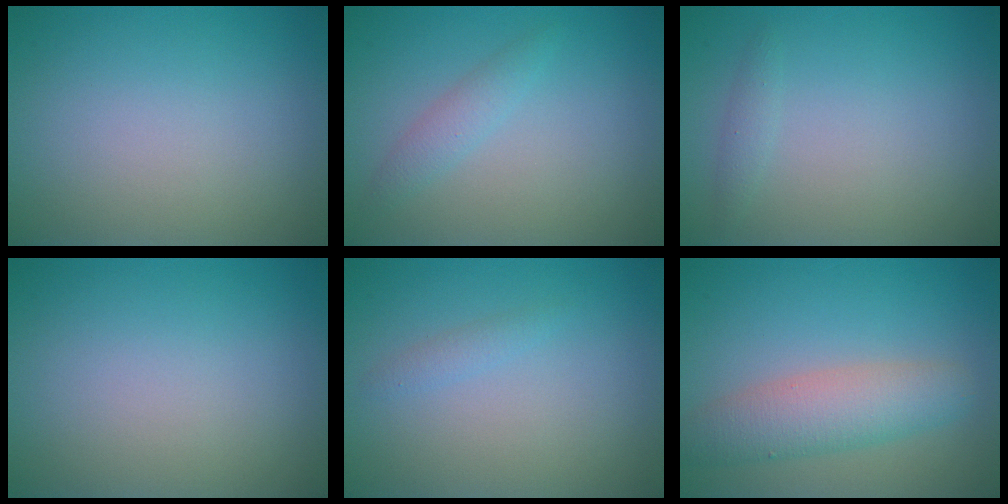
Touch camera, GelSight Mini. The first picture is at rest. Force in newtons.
{"total": 1.5, "press": 1.5, "slide": 0.0}
{"total": 0.8, "press": 0.8, "slide": 0.1}
{"total": 0.0}
{"total": 0.9, "press": 0.9, "slide": 0.0}
{"total": 4.5, "press": 4.5, "slide": 0.2}